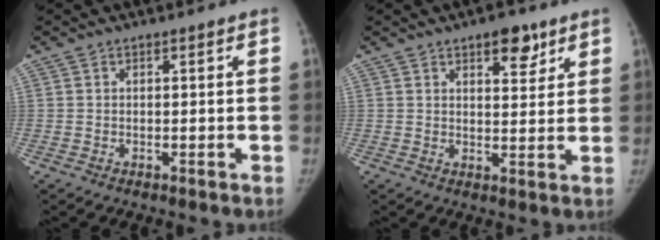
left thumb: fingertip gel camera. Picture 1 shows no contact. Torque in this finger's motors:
{"motor_torque": [0.28, -0.02, 0.70, -0.60, 0.16]}